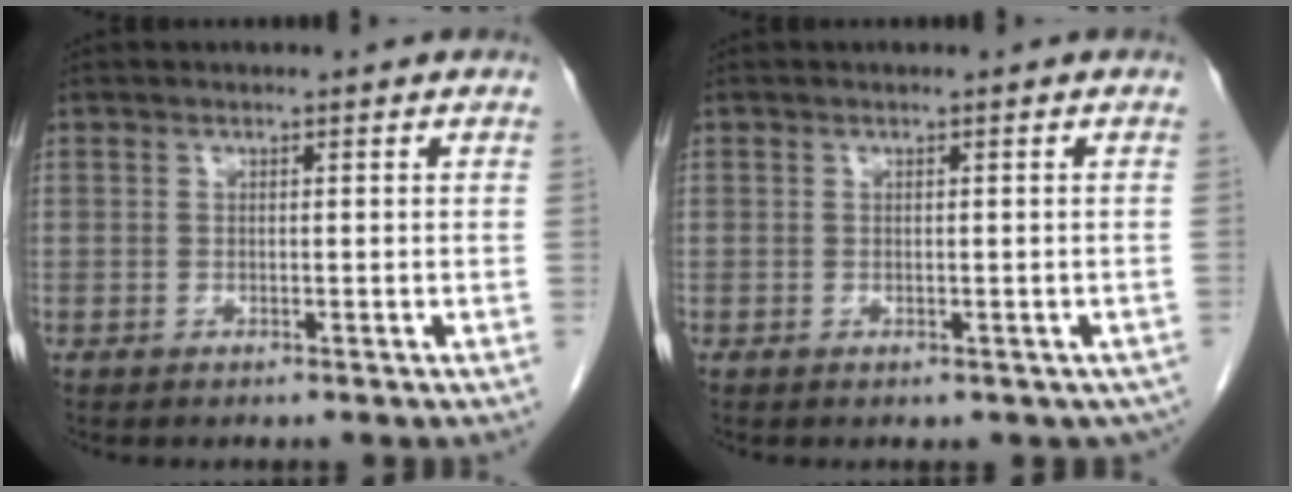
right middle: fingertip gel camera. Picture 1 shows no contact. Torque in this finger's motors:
{"motor_torque": [0.07, 0.07, 0.00, 0.01]}